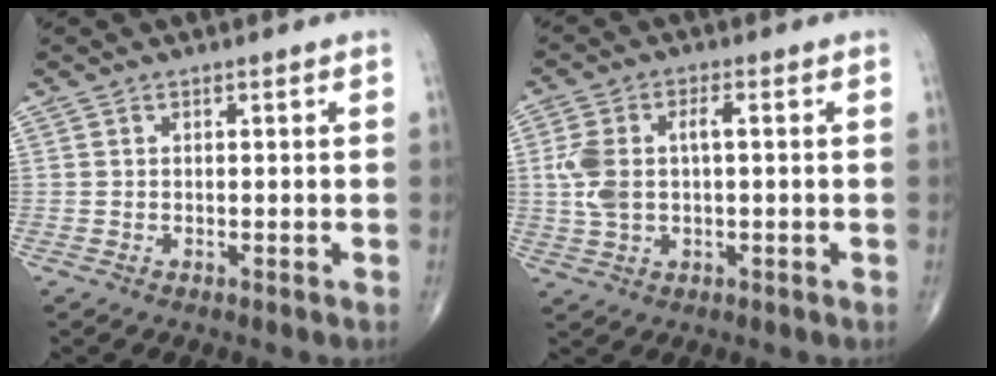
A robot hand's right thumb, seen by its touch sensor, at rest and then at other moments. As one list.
[{"total": 7.7, "force": [0.5, 4.0, 6.6], "torque": [-0.153, 0.019, 0.011]}]